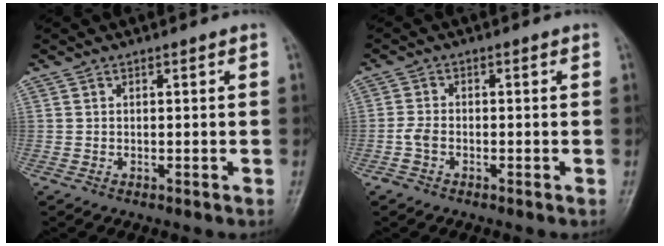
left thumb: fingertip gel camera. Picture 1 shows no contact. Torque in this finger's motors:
{"motor_torque": [-0.01, 0.04, 0.24, 0.10, 0.00]}